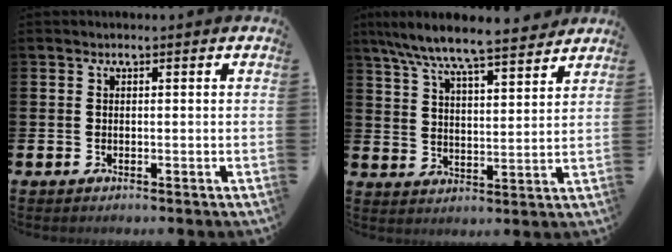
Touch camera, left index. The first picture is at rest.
{"total": 7.9, "force": [7.5, 0.4, 2.5], "torque": [-0.073, -0.053, 0.130]}